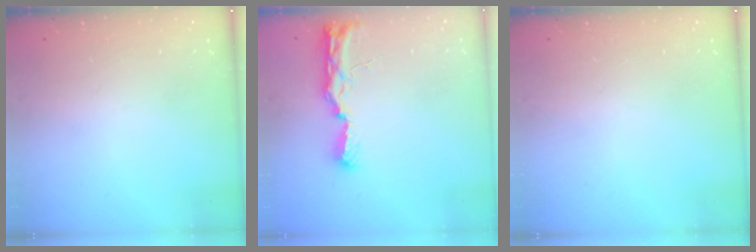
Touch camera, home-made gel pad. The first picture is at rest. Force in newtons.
{"total": 8.8, "press": 8.8, "slide": 1.0}
{"total": 0.0}